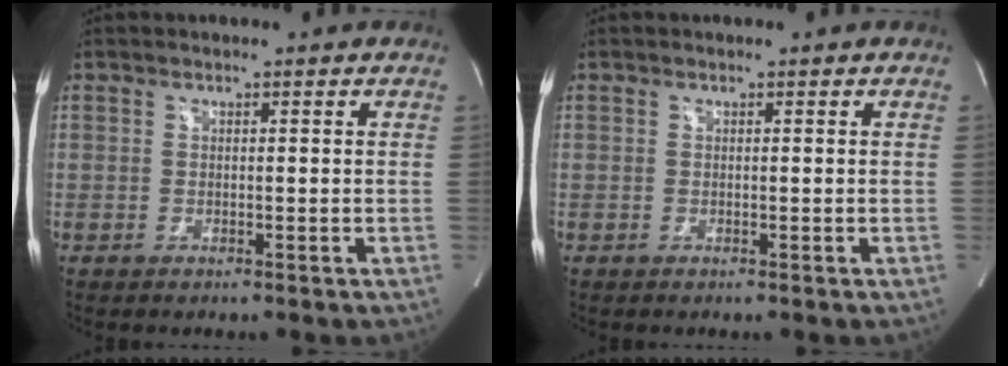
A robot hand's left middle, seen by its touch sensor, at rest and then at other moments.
{"total": 0.0}